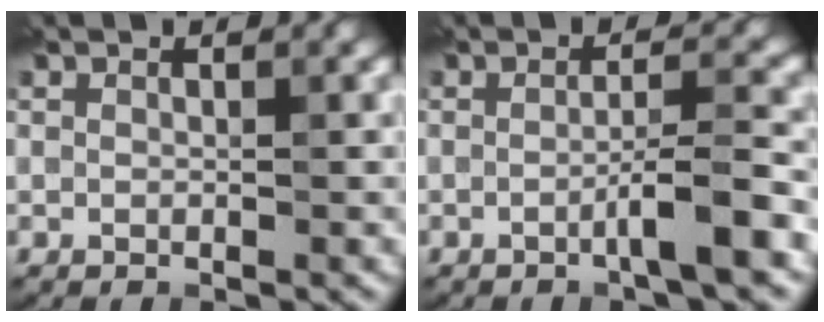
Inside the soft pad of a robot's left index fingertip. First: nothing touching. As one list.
[{"total": 3.3, "force": [-1.1, 0.1, 3.1], "torque": [-0.044, 0.013, -0.029]}]